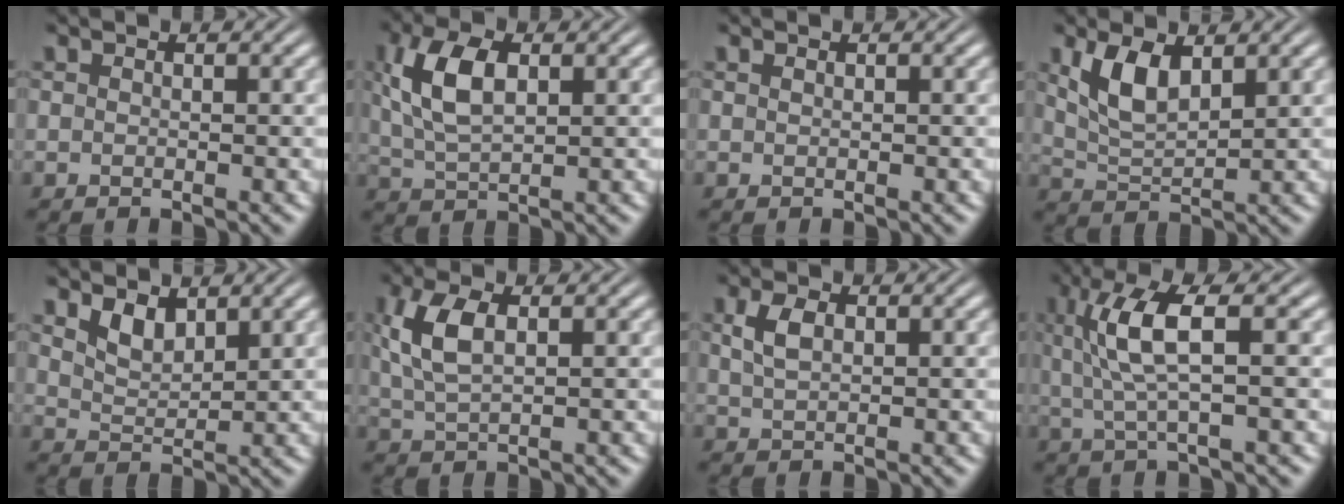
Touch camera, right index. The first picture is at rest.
{"total": 5.3, "force": [1.2, 2.9, 4.3], "torque": [-0.097, -0.006, 0.030]}
{"total": 0.0}
{"total": 4.7, "force": [1.4, 3.0, 3.3], "torque": [-0.081, -0.014, 0.032]}
{"total": 2.2, "force": [1.4, 1.1, 1.4], "torque": [-0.030, -0.012, 0.028]}
{"total": 4.1, "force": [1.0, 2.1, 3.4], "torque": [-0.082, -0.003, 0.025]}
{"total": 2.0, "force": [0.6, 0.9, 1.6], "torque": [-0.031, -0.004, 0.018]}
{"total": 5.5, "force": [1.0, 1.3, 5.3], "torque": [-0.106, 0.009, 0.020]}